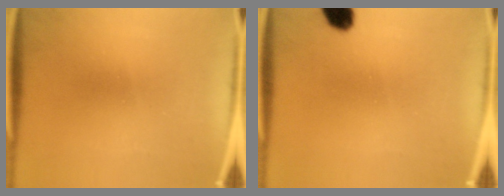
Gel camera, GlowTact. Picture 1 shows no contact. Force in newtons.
{"total": 5.0}